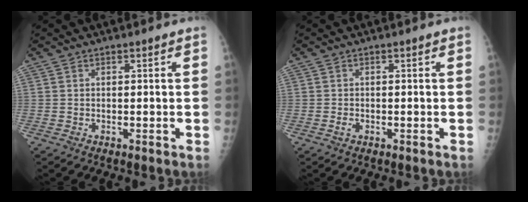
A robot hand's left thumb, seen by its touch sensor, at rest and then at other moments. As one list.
[{"total": 0.9, "force": [-0.3, 0.6, 0.6], "torque": [-0.012, 0.002, -0.006]}]